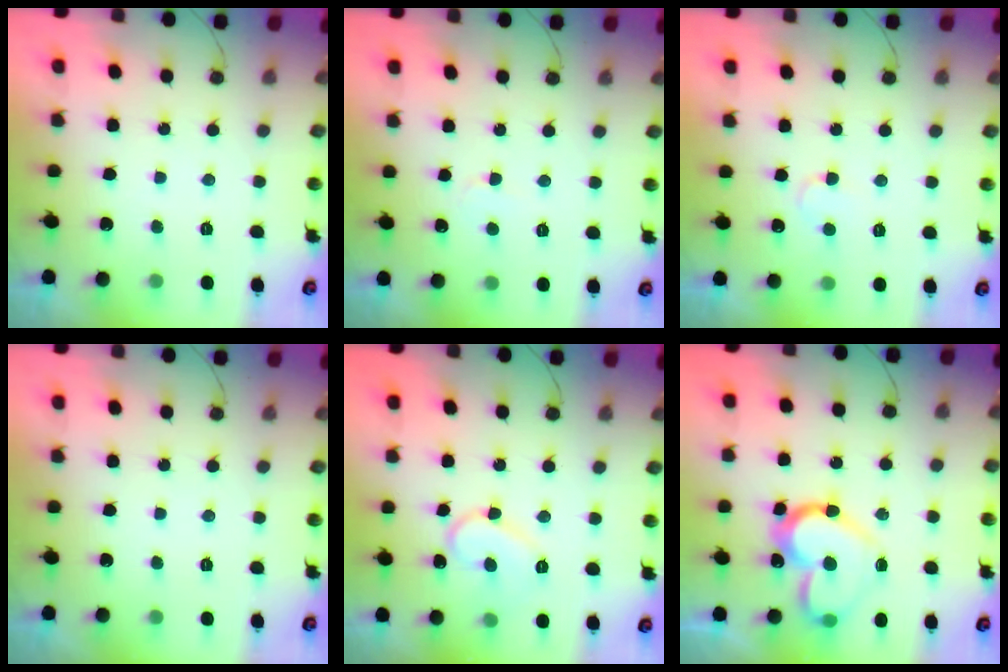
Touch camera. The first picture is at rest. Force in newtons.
{"total": 2.7, "press": 2.7, "slide": 0.2}
{"total": 3.7, "press": 3.7, "slide": 0.5}
{"total": 0.0}
{"total": 10.2, "press": 10.1, "slide": 0.8}
{"total": 17.1, "press": 17.1, "slide": 1.5}